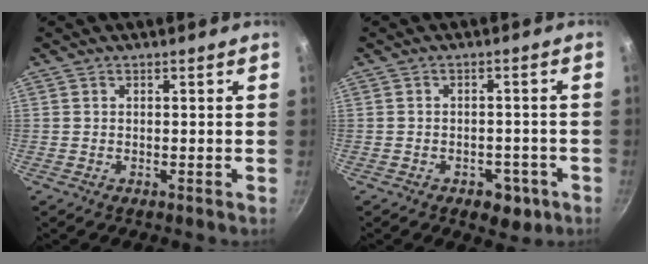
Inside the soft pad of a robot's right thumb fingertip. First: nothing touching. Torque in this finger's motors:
{"motor_torque": [0.53, 0.83, -0.18, 0.03, 0.15]}